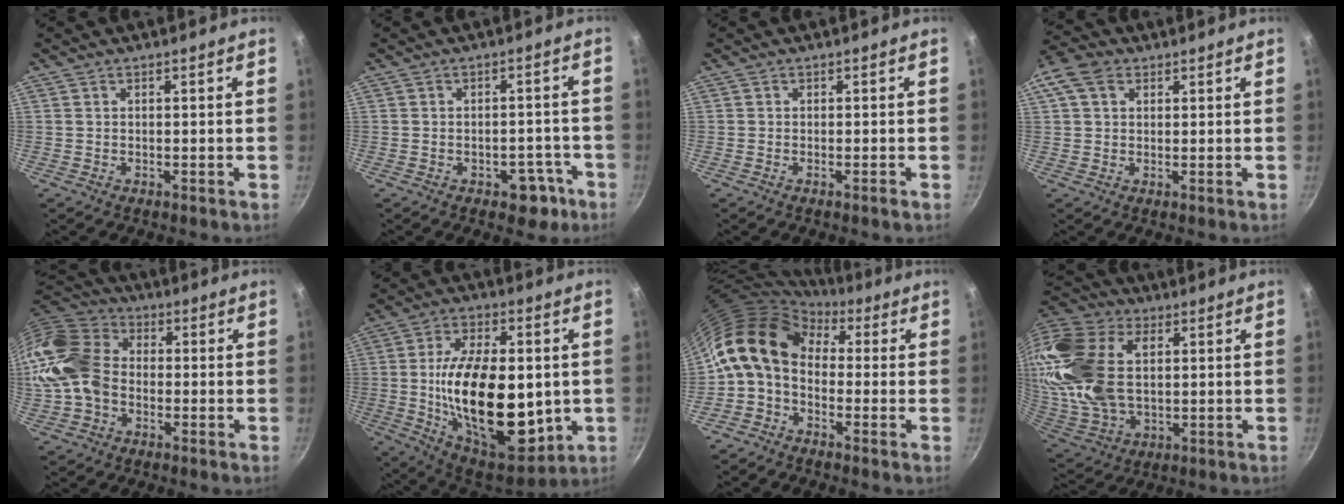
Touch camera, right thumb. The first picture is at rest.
{"total": 5.7, "force": [-2.9, 3.7, 3.2], "torque": [-0.008, 0.030, -0.023]}
{"total": 0.8, "force": [-0.5, 0.1, 0.6], "torque": [-0.014, 0.003, -0.012]}
{"total": 8.4, "force": [3.1, 6.2, 4.8], "torque": [-0.092, 0.012, 0.045]}
{"total": 14.7, "force": [-2.3, 11.2, 9.2], "torque": [-0.162, 0.032, -0.061]}
{"total": 26.1, "force": [-1.3, 14.0, 22.0], "torque": [-0.351, -0.011, -0.009]}
{"total": 11.8, "force": [1.1, 8.7, 7.9], "torque": [-0.122, 0.028, -0.007]}
{"total": 26.9, "force": [5.3, 17.4, 19.8], "torque": [-0.432, 0.010, 0.100]}